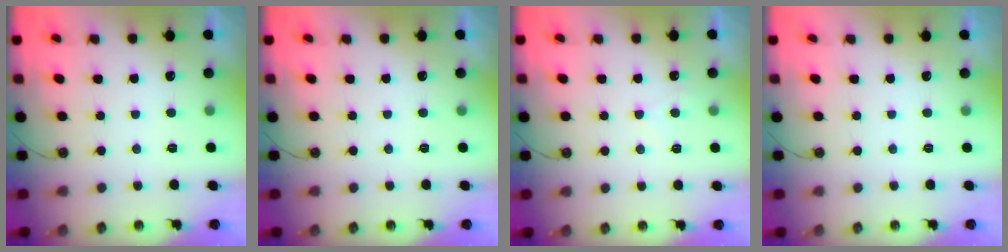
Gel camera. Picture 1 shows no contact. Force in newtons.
{"total": 0.0}
{"total": 6.3, "press": 6.2, "slide": 0.8}
{"total": 0.0}